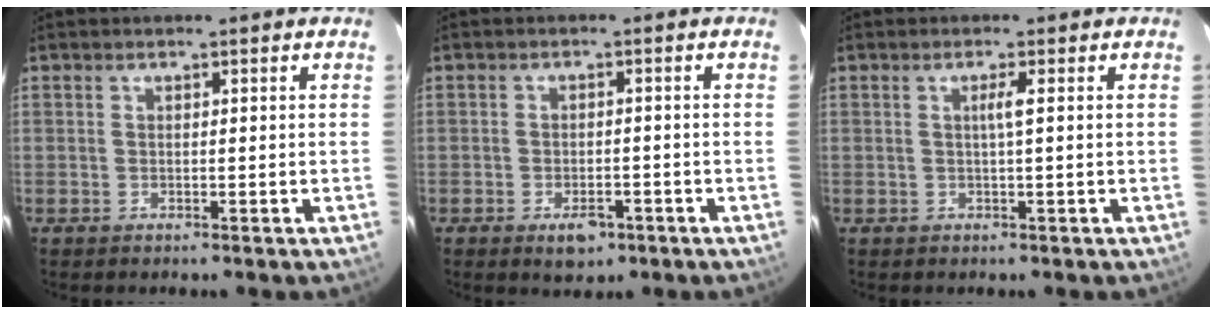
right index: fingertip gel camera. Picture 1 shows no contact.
{"total": 3.6, "force": [-2.1, 1.9, 2.2], "torque": [-0.032, 0.000, -0.023]}
{"total": 1.2, "force": [0.3, -0.4, 1.1], "torque": [-0.025, 0.000, 0.005]}